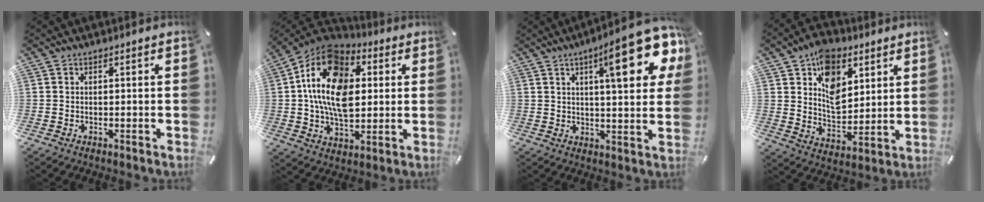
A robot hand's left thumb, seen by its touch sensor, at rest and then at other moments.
{"total": 19.5, "force": [2.9, 13.1, 14.1], "torque": [-0.280, -0.001, 0.046]}
{"total": 19.3, "force": [9.0, 5.2, 16.3], "torque": [-0.227, -0.045, 0.130]}
{"total": 11.8, "force": [5.8, 8.4, 5.9], "torque": [-0.092, -0.029, 0.109]}